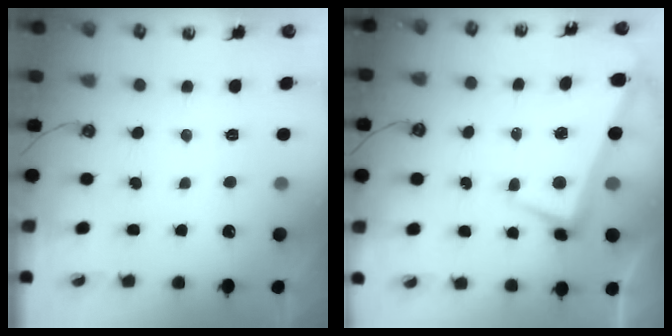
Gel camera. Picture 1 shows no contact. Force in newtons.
{"total": 2.5, "press": 2.4, "slide": 0.4}